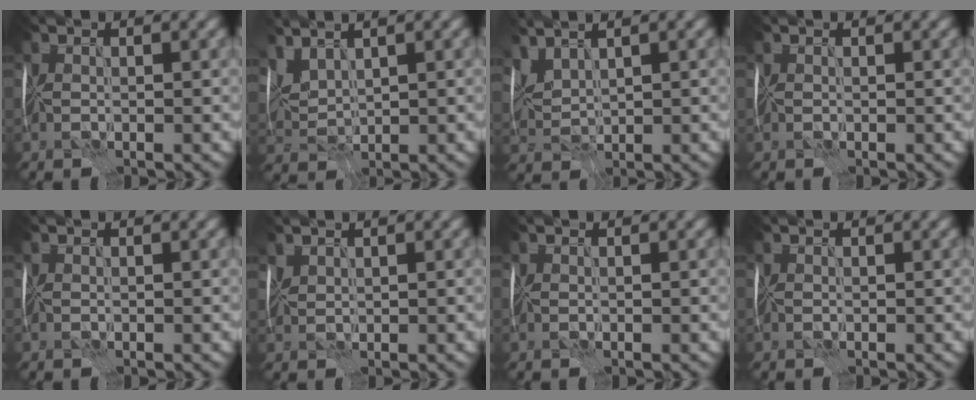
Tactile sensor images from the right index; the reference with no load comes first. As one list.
[{"total": 3.2, "force": [2.4, 1.2, 1.9], "torque": [-0.050, 0.009, 0.050]}, {"total": 2.8, "force": [2.2, 0.8, 1.6], "torque": [-0.045, 0.010, 0.047]}, {"total": 0.0}, {"total": 0.0}, {"total": 0.6, "force": [0.5, 0.1, 0.2], "torque": [-0.008, 0.005, 0.016]}, {"total": 0.0}, {"total": 0.0}]